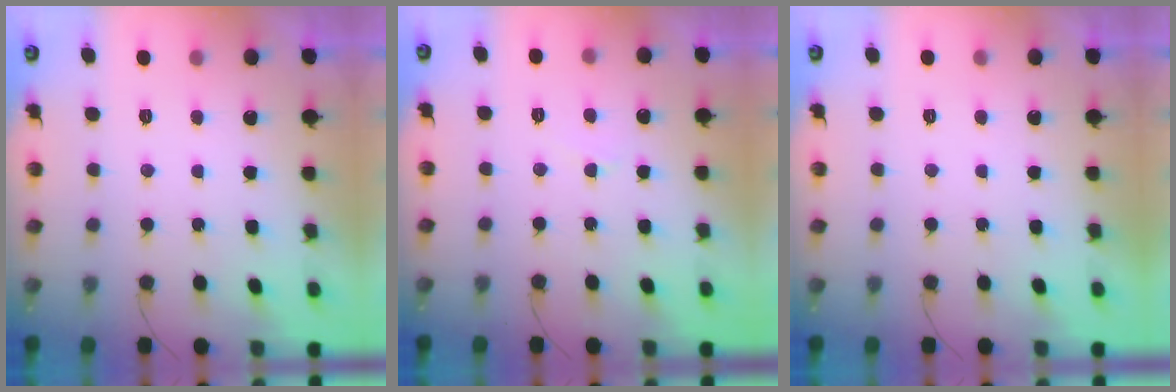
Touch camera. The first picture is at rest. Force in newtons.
{"total": 2.5, "press": 2.4, "slide": 0.3}
{"total": 1.7, "press": 1.6, "slide": 0.0}